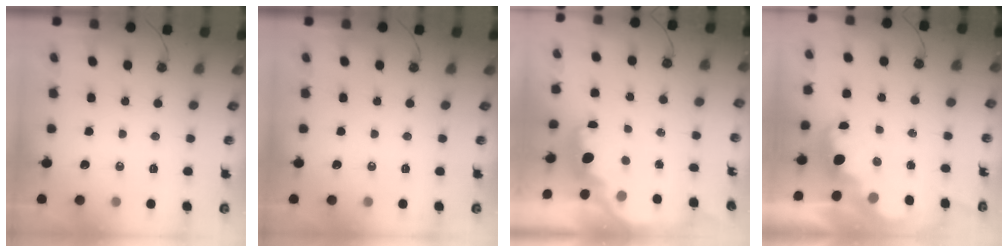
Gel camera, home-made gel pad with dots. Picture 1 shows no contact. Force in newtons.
{"total": 0.0}
{"total": 2.9, "press": 2.9, "slide": 0.6}
{"total": 2.6, "press": 2.6, "slide": 0.5}